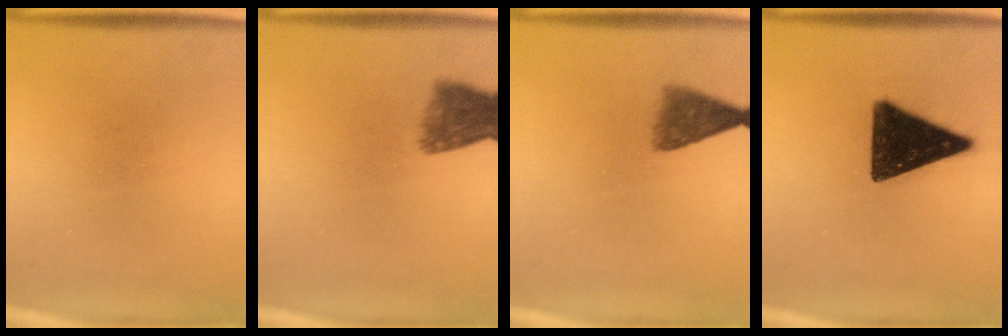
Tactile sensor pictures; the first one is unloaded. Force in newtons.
{"total": 5.8}
{"total": 4.2}
{"total": 15.2}